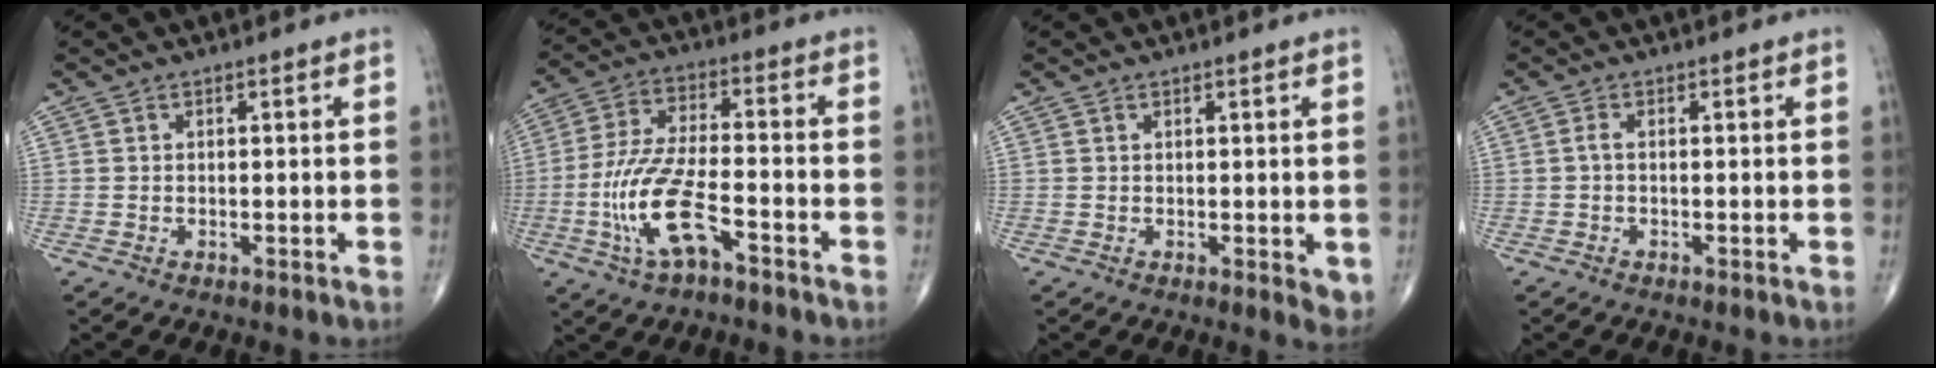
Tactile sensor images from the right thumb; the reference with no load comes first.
{"total": 12.6, "force": [-5.3, 4.2, 10.6], "torque": [-0.230, 0.031, -0.099]}
{"total": 2.8, "force": [0.1, 1.2, 2.6], "torque": [-0.028, -0.008, 0.004]}
{"total": 1.0, "force": [-0.1, 0.3, 0.9], "torque": [-0.020, 0.001, -0.006]}